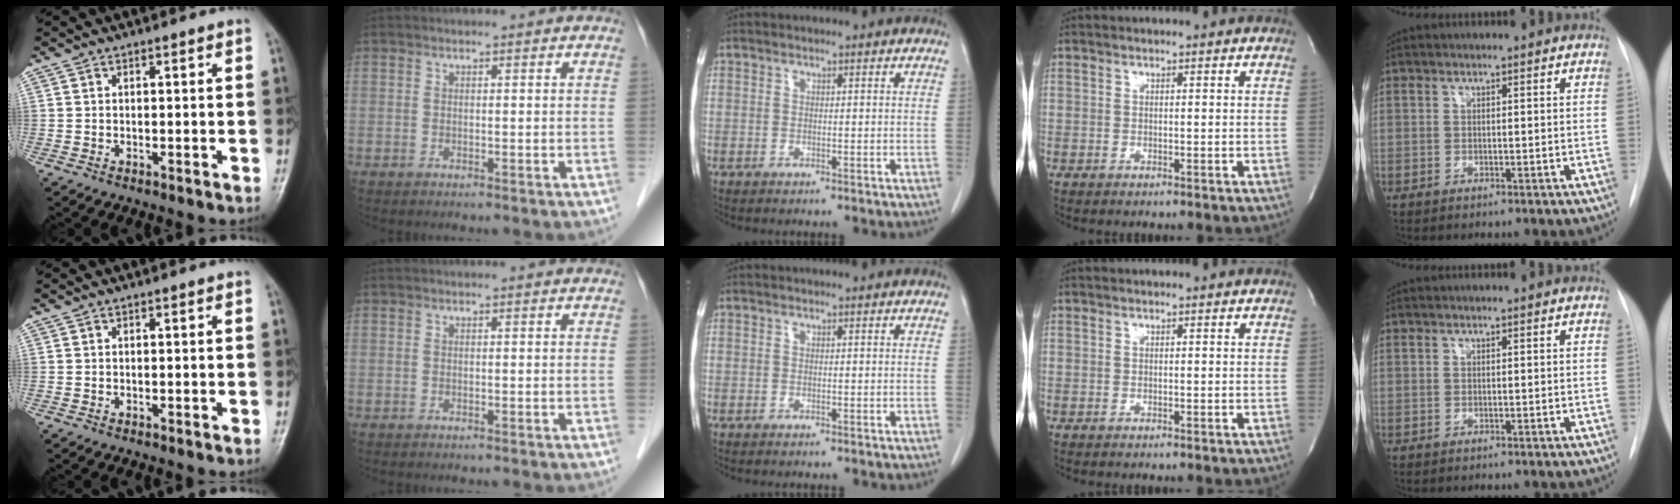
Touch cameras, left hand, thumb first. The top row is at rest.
{}